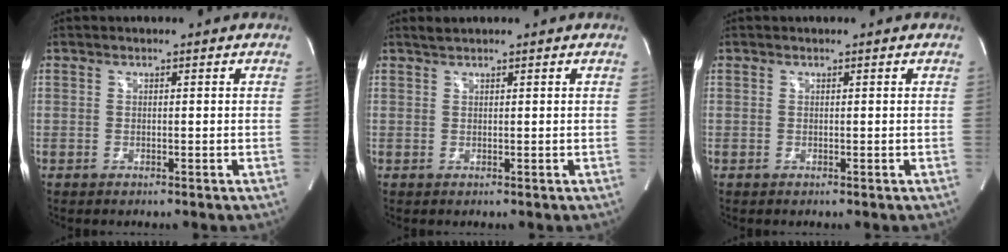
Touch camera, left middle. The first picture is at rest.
{"total": 0.9, "force": [0.8, -0.1, 0.2], "torque": [-0.009, 0.008, 0.021]}
{"total": 0.0}